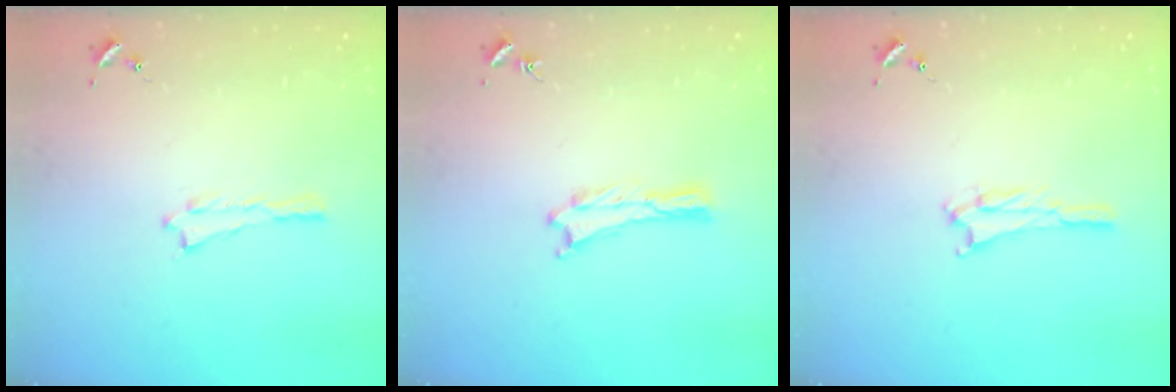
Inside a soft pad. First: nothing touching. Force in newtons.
{"total": 0.0}
{"total": 1.5, "press": 1.5, "slide": 0.3}